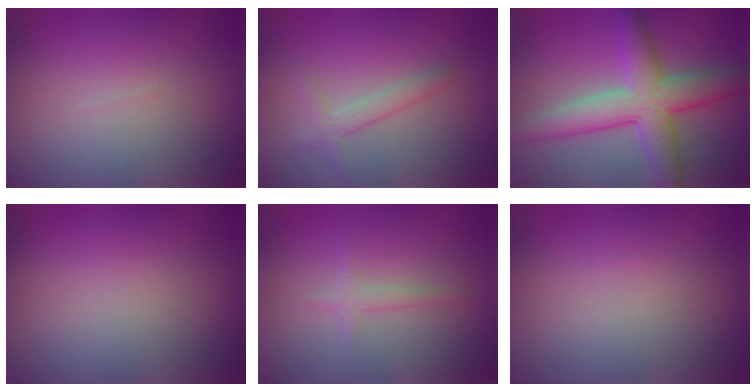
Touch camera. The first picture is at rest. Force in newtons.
{"total": 1.9, "press": 1.9, "slide": 0.1}
{"total": 7.4, "press": 7.4, "slide": 0.1}
{"total": 0.0}
{"total": 1.3, "press": 1.3, "slide": 0.1}
{"total": 0.0}